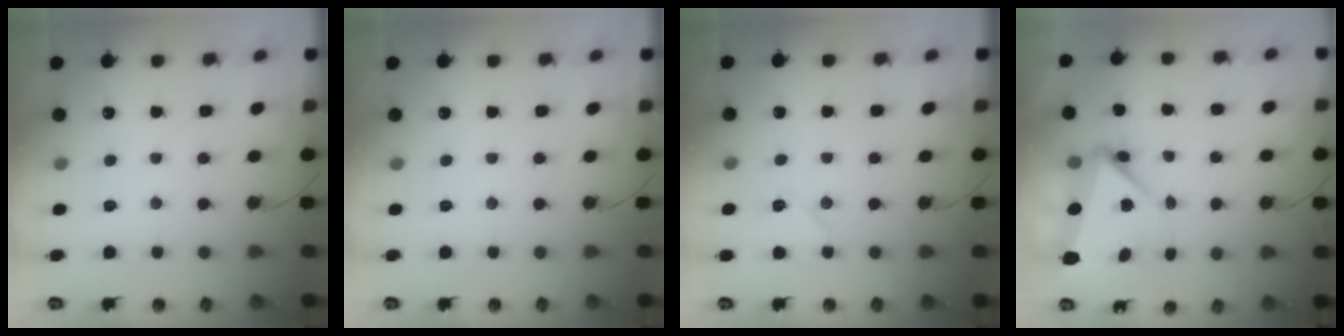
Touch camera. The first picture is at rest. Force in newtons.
{"total": 0.0}
{"total": 6.7, "press": 6.5, "slide": 1.6}
{"total": 7.5, "press": 5.7, "slide": 4.8}